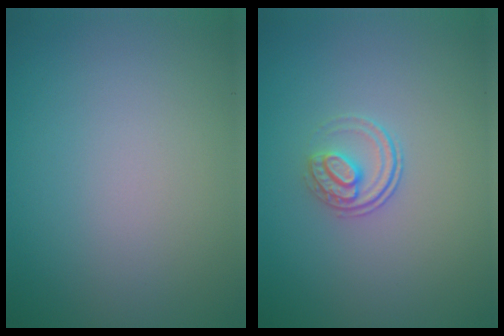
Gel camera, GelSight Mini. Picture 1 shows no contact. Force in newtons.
{"total": 2.0, "press": 1.4, "slide": 1.3}